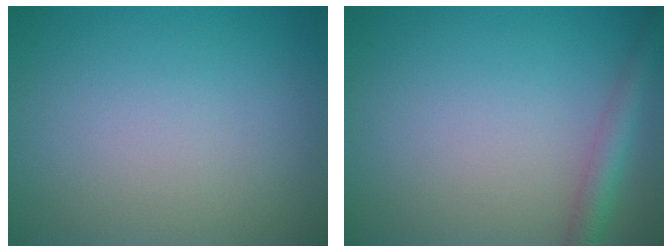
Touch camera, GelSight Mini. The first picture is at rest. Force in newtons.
{"total": 2.7, "press": 2.7, "slide": 0.1}